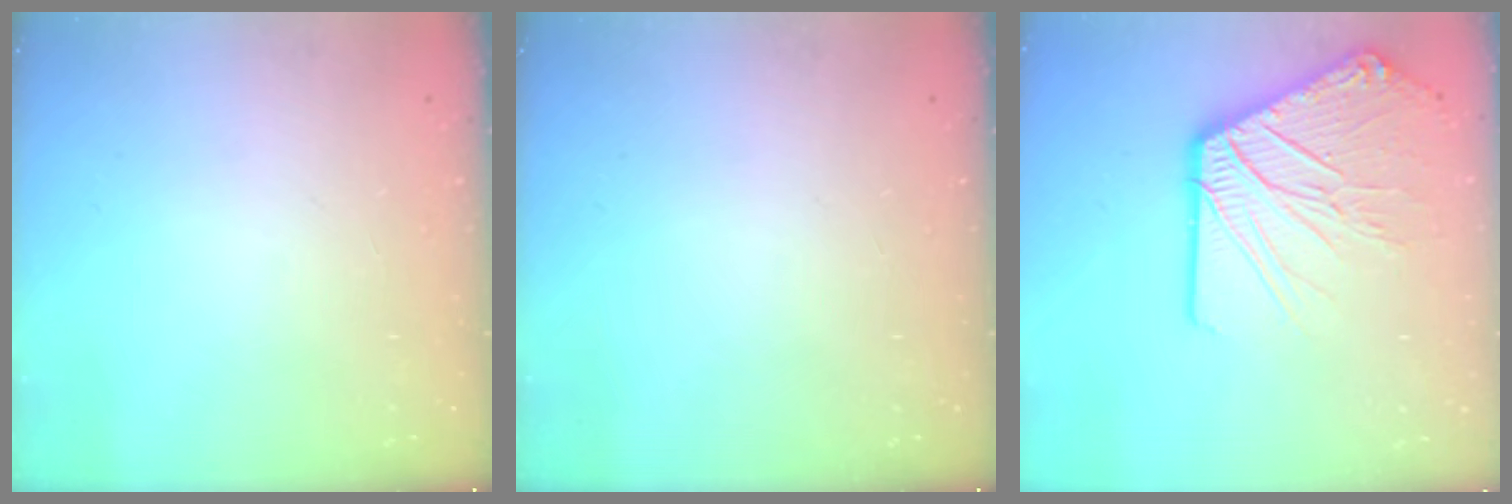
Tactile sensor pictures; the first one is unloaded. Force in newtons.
{"total": 0.0}
{"total": 18.4, "press": 18.2, "slide": 2.8}